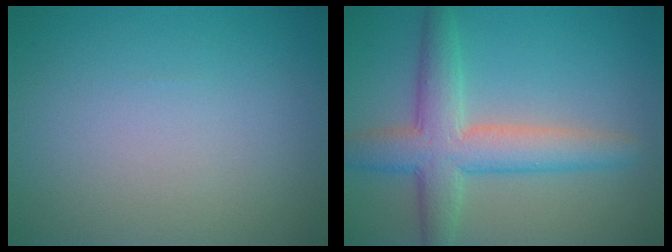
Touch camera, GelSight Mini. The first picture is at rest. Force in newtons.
{"total": 6.0, "press": 6.0, "slide": 0.4}